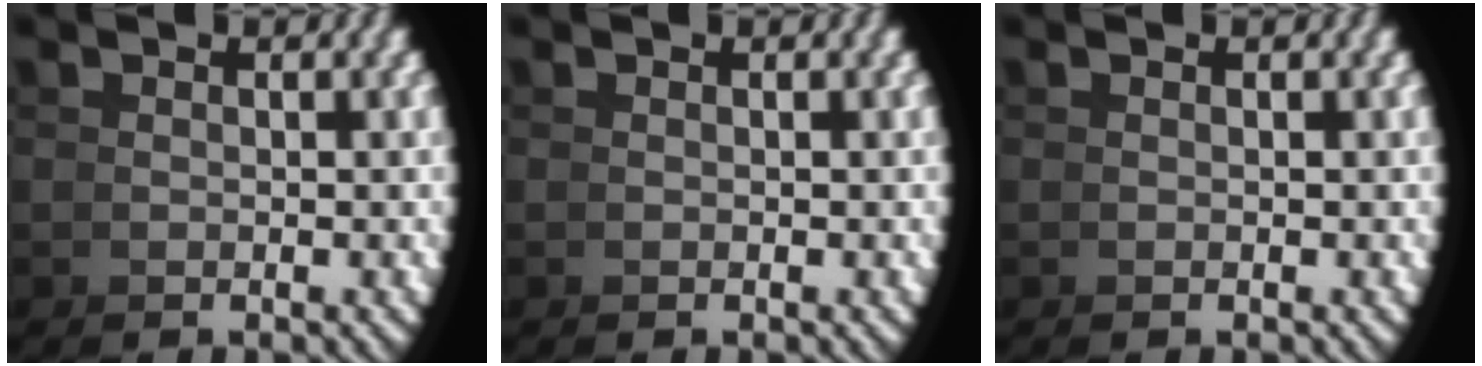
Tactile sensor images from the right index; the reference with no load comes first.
{"total": 0.0}
{"total": 0.0}